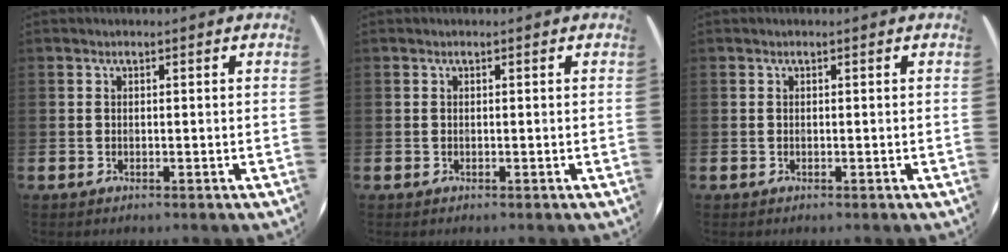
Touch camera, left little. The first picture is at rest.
{"total": 0.0}
{"total": 0.0}